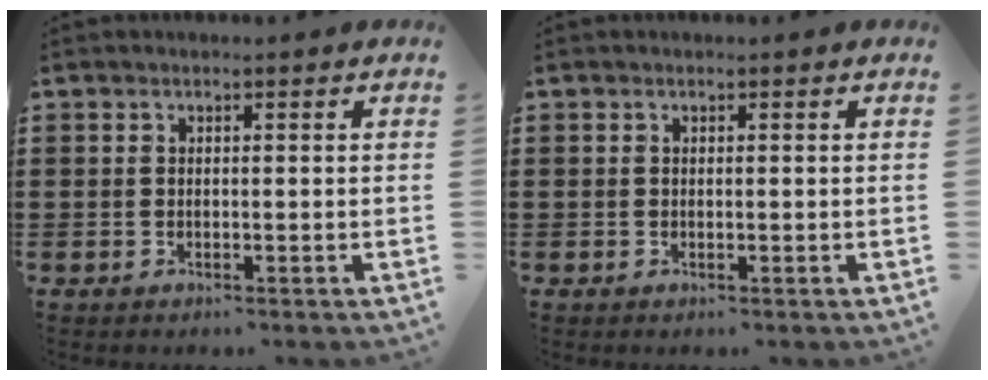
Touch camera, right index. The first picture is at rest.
{"total": 0.0}